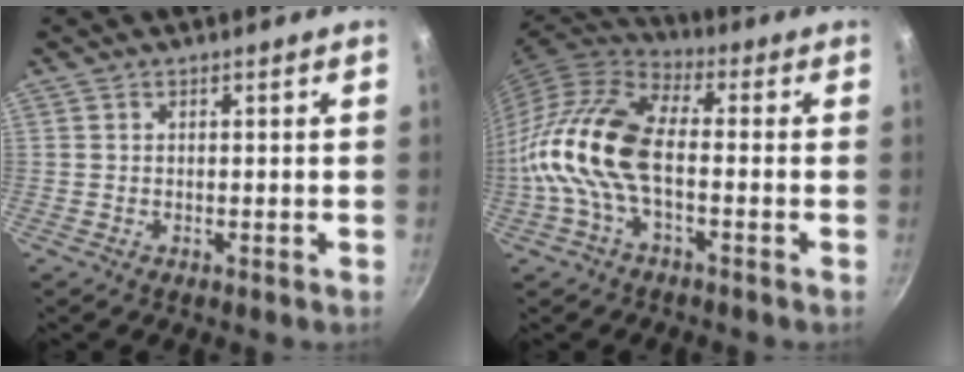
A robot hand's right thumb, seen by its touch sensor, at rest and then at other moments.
{"total": 14.6, "force": [-2.3, 7.4, 12.4], "torque": [-0.241, 0.034, -0.062]}